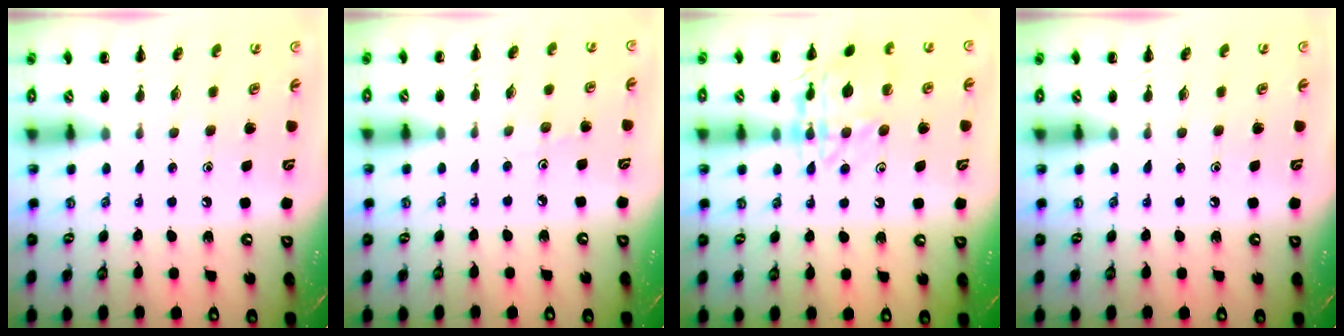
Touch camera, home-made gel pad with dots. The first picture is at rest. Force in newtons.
{"total": 2.9, "press": 2.7, "slide": 1.2}
{"total": 14.8, "press": 14.7, "slide": 0.9}
{"total": 0.0}